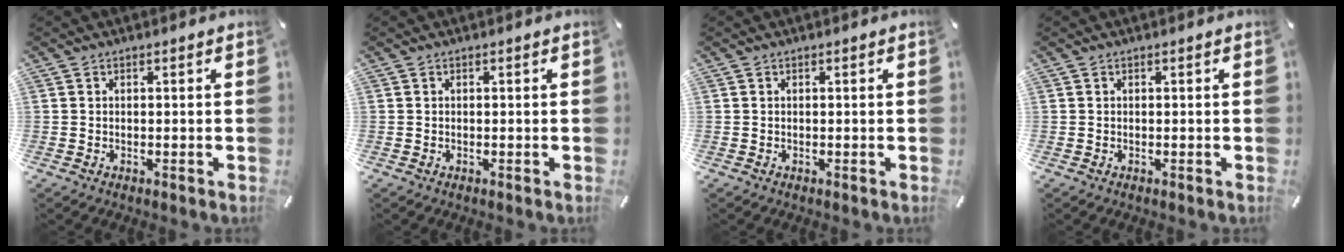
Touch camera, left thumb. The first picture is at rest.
{"total": 0.0}
{"total": 0.0}
{"total": 0.0}